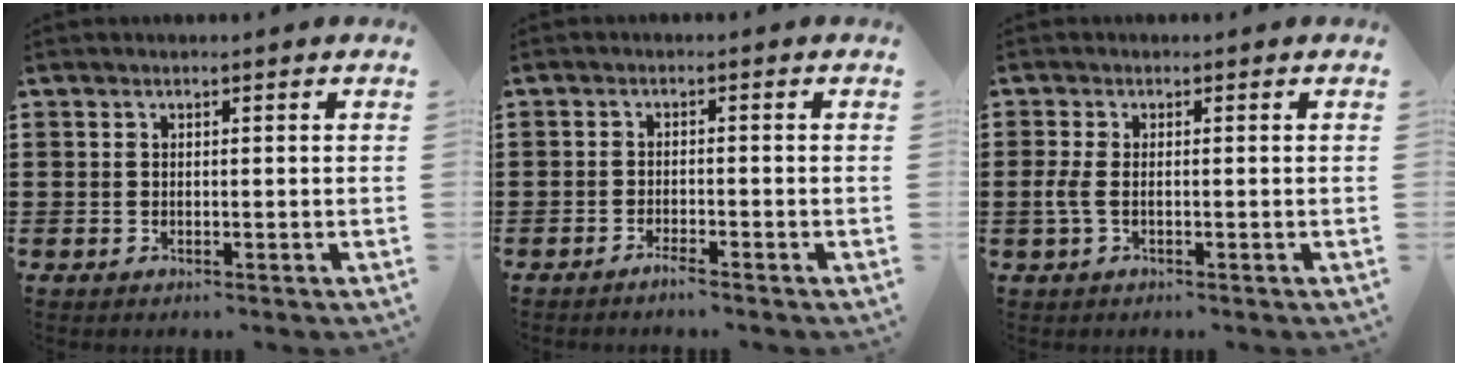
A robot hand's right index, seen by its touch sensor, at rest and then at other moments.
{"total": 1.6, "force": [-1.5, 0.0, 0.6], "torque": [-0.012, -0.001, -0.028]}
{"total": 2.4, "force": [-0.6, 0.5, 2.2], "torque": [-0.056, -0.010, -0.015]}